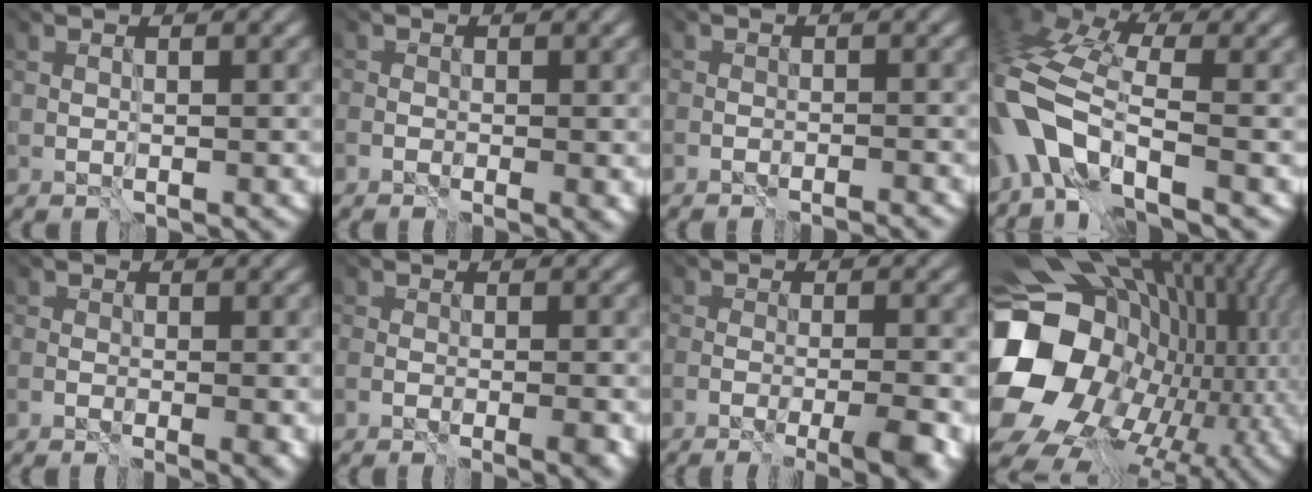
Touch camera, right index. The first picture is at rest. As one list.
[{"total": 1.2, "force": [-0.5, 0.8, 0.8], "torque": [-0.017, -0.004, -0.010]}, {"total": 1.5, "force": [-1.5, 0.0, 0.0], "torque": [0.006, 0.003, -0.024]}, {"total": 8.2, "force": [-2.6, 4.4, 6.4], "torque": [-0.150, 0.010, -0.069]}, {"total": 1.8, "force": [-0.7, 1.0, 1.3], "torque": [-0.023, -0.006, -0.013]}, {"total": 2.1, "force": [-1.0, 1.1, 1.5], "torque": [-0.019, -0.007, -0.016]}, {"total": 6.0, "force": [-3.4, 1.8, 4.6], "torque": [-0.070, -0.012, -0.045]}, {"total": 19.7, "force": [-0.6, 16.6, 10.5], "torque": [-0.232, -0.037, -0.006]}]